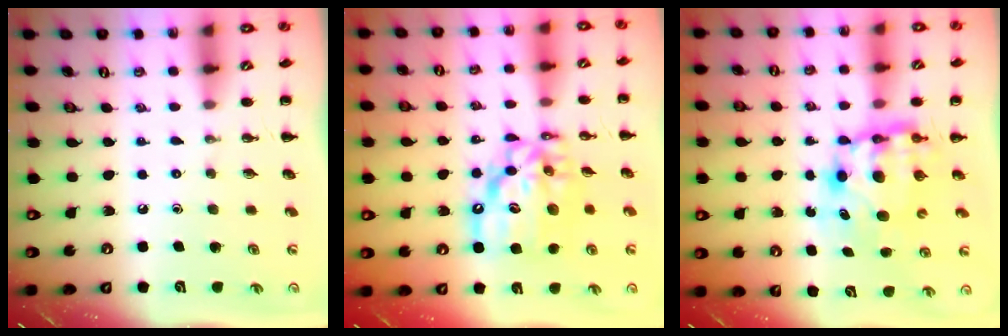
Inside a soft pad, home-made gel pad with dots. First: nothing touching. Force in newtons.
{"total": 14.1, "press": 13.5, "slide": 4.1}
{"total": 7.9, "press": 7.6, "slide": 2.1}